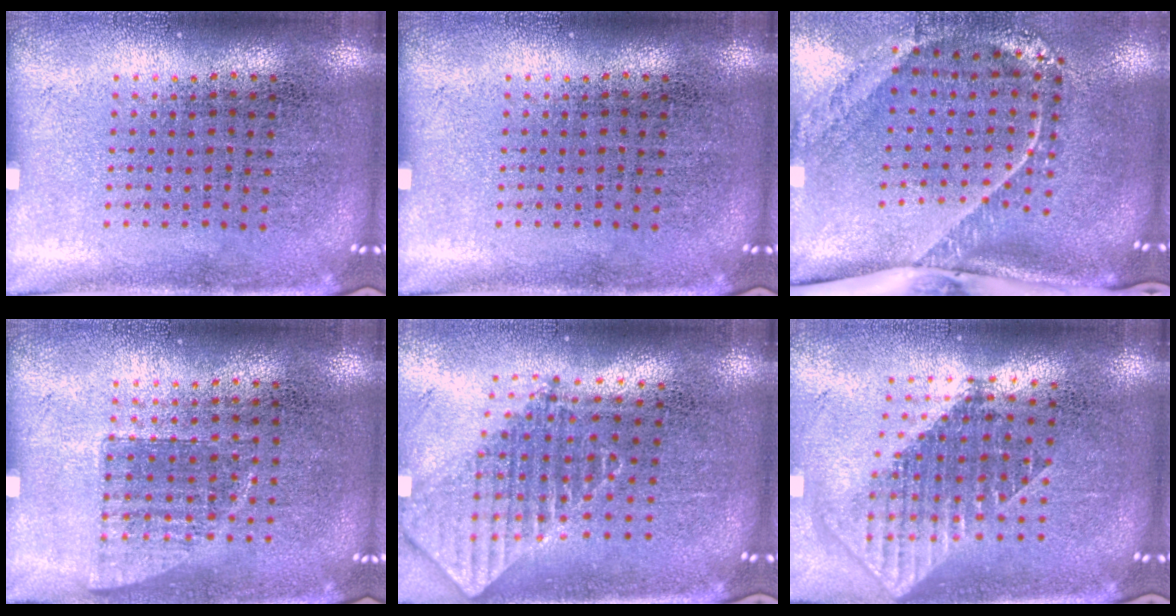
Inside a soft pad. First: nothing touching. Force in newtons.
{"total": 0.0}
{"total": 2.7, "press": 1.8, "slide": 2.0}
{"total": 0.7, "press": 0.7, "slide": 0.2}
{"total": 2.0, "press": 1.6, "slide": 1.3}
{"total": 1.8, "press": 1.5, "slide": 1.0}